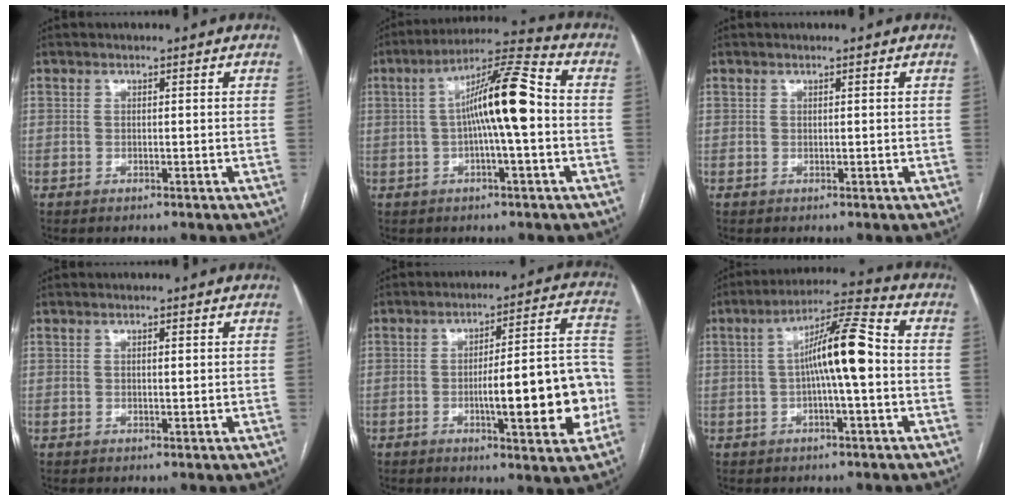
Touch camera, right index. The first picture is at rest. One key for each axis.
{"total": 11.9, "fx": 0.0, "fy": 1.1, "fz": 11.9, "tx": -0.203, "ty": 0.027, "tz": -0.008}
{"total": 0.0}
{"total": 0.9, "fx": 0.3, "fy": 0.3, "fz": 0.8, "tx": -0.013, "ty": 0.000, "tz": 0.005}
{"total": 16.5, "fx": -3.7, "fy": 2.8, "fz": 15.9, "tx": -0.201, "ty": 0.023, "tz": -0.047}
{"total": 10.4, "fx": -0.2, "fy": 1.1, "fz": 10.3, "tx": -0.178, "ty": 0.026, "tz": -0.008}